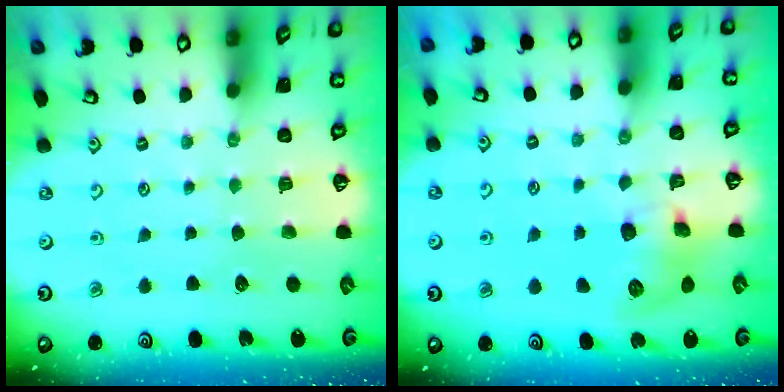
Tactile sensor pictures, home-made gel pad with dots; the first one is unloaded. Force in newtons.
{"total": 8.4, "press": 8.4, "slide": 0.2}